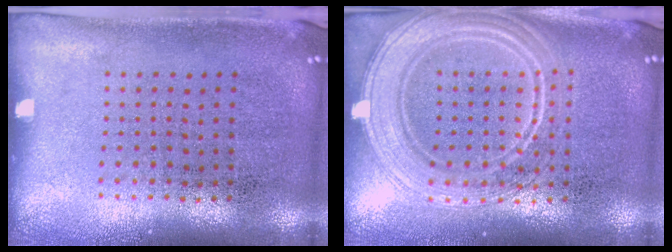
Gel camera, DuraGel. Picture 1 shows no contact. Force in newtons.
{"total": 3.8, "press": 3.8, "slide": 0.6}